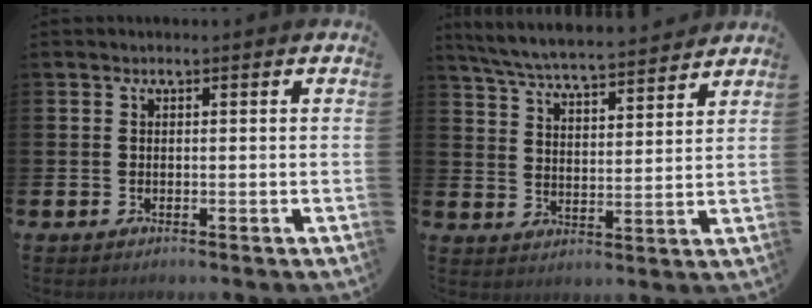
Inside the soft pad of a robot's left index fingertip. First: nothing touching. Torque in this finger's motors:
{"motor_torque": [0.94, -1.20, 0.70, 0.15]}